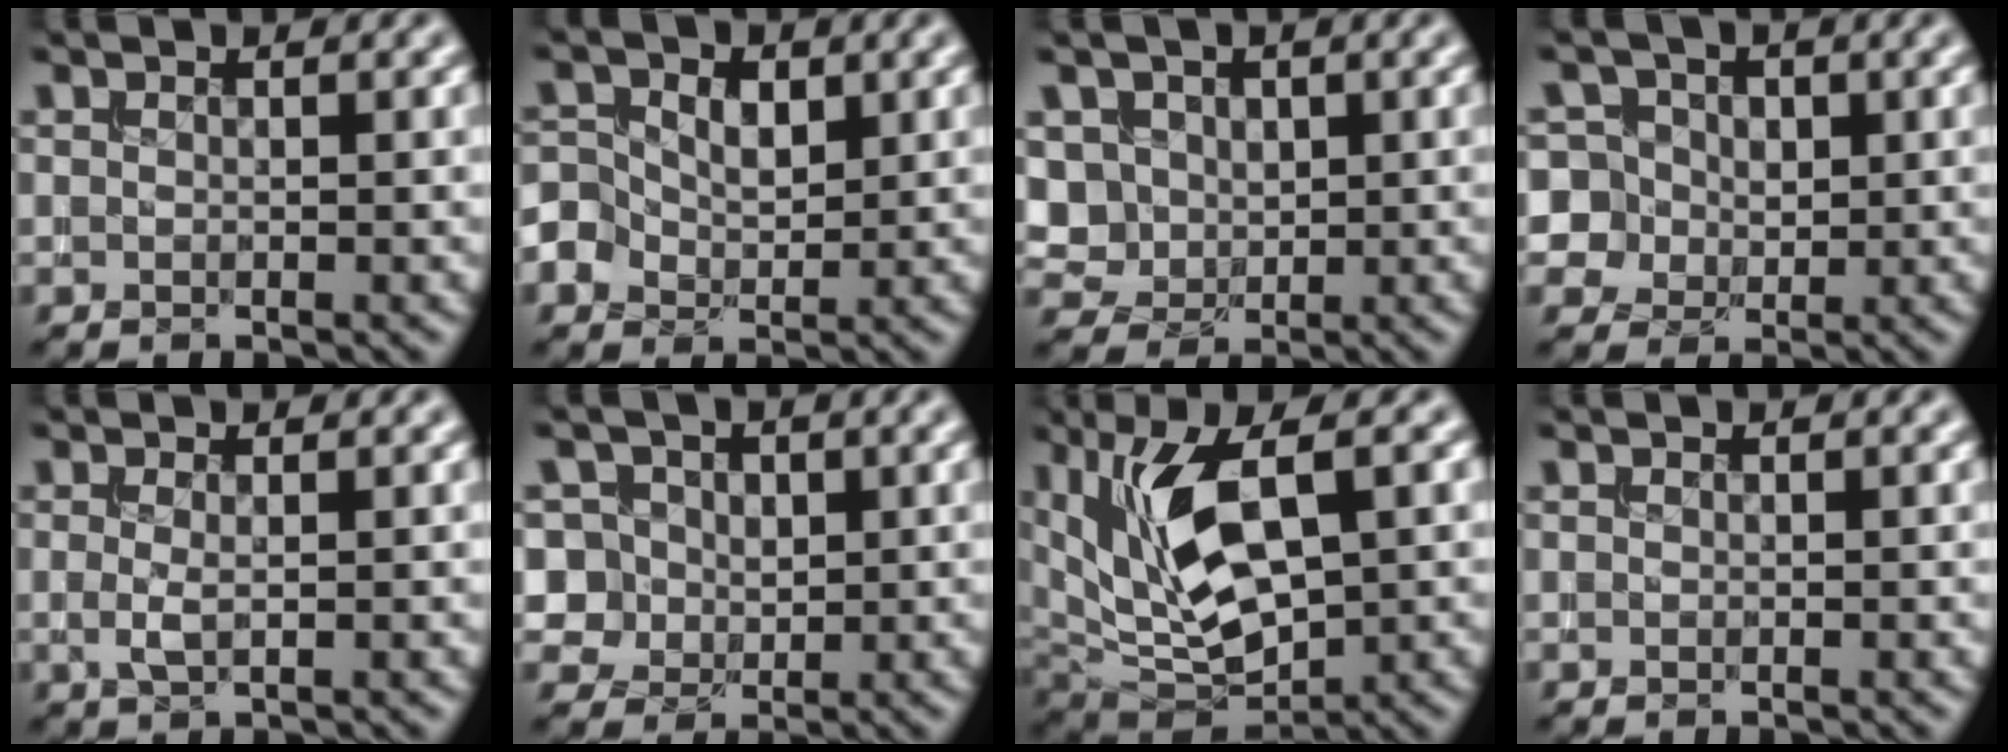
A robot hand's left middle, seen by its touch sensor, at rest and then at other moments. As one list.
[{"total": 4.5, "force": [0.3, 3.5, 2.7], "torque": [-0.051, 0.014, 0.000]}, {"total": 4.5, "force": [1.2, 3.9, 2.0], "torque": [-0.053, 0.013, 0.022]}, {"total": 7.8, "force": [2.6, 6.8, 2.9], "torque": [-0.065, 0.038, 0.026]}, {"total": 1.2, "force": [-0.1, 0.1, 1.2], "torque": [-0.026, 0.000, -0.002]}, {"total": 6.9, "force": [2.6, 5.6, 3.0], "torque": [-0.054, 0.020, 0.024]}, {"total": 8.4, "force": [2.2, 3.4, 7.3], "torque": [-0.152, -0.004, 0.043]}, {"total": 0.0}]